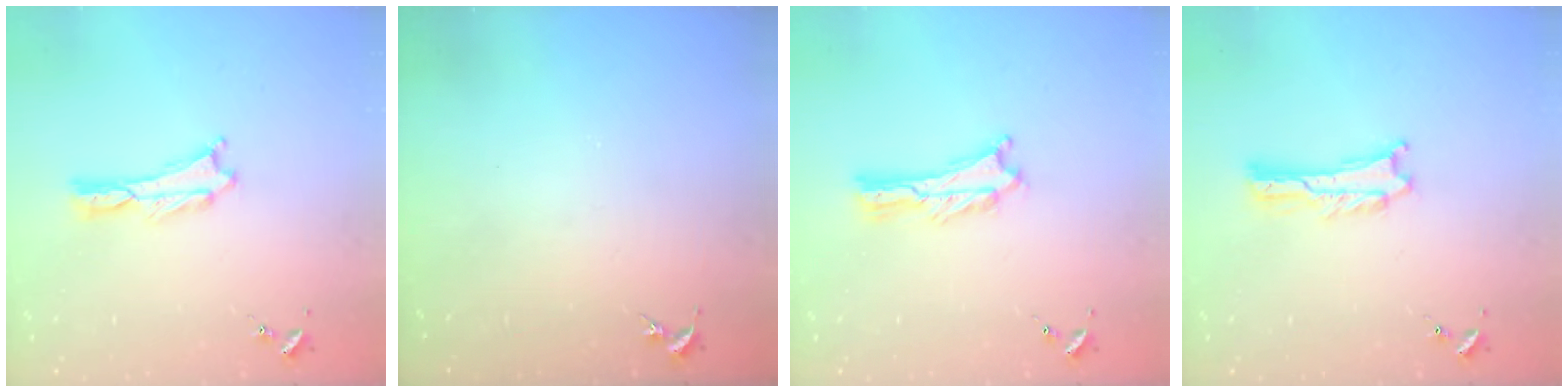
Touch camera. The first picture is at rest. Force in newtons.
{"total": 0.0}
{"total": 1.3, "press": 1.3, "slide": 0.3}
{"total": 1.0, "press": 1.0, "slide": 0.2}